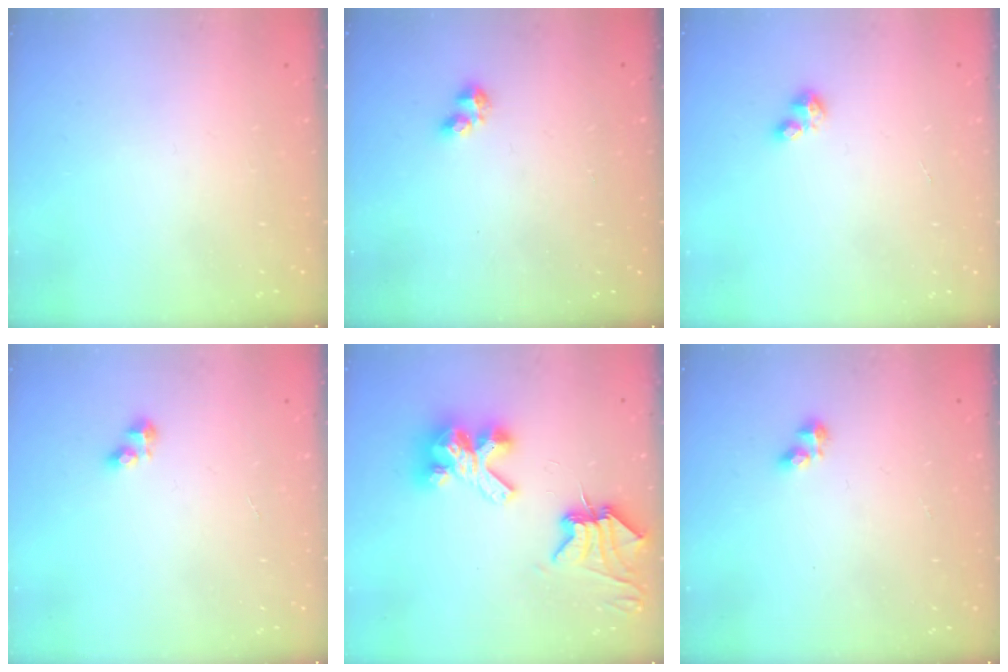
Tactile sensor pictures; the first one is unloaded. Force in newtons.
{"total": 2.4, "press": 2.3, "slide": 0.6}
{"total": 2.3, "press": 2.3, "slide": 0.2}
{"total": 3.7, "press": 3.7, "slide": 0.4}
{"total": 9.4, "press": 9.4, "slide": 1.2}
{"total": 2.7, "press": 2.7, "slide": 0.3}